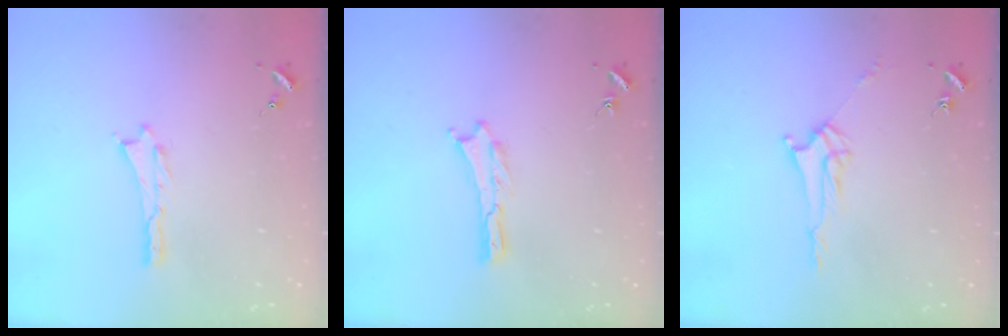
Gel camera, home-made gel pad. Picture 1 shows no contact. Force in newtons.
{"total": 0.0}
{"total": 3.0, "press": 3.0, "slide": 0.3}